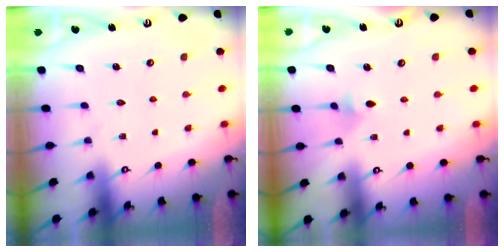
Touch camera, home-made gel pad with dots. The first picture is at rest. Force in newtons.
{"total": 4.1, "press": 4.0, "slide": 1.0}